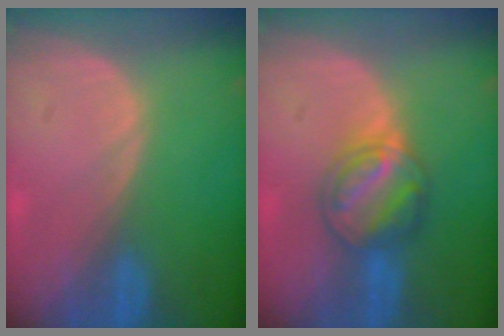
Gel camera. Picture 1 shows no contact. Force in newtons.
{"total": 6.1, "press": 6.0, "slide": 0.8}